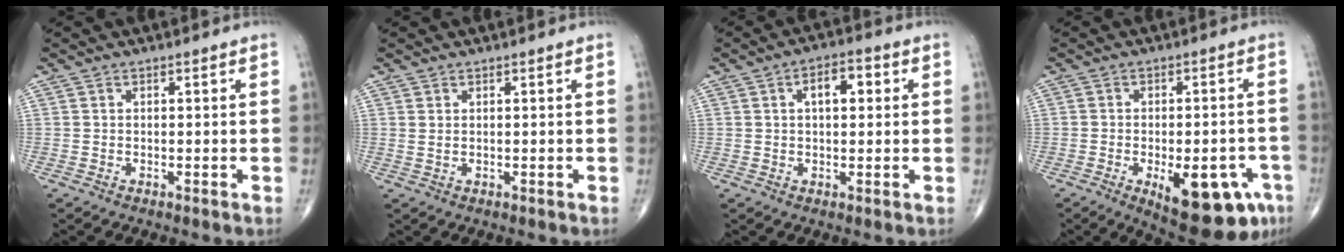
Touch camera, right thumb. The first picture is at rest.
{"total": 0.9, "force": [0.5, 0.2, 0.7], "torque": [-0.017, 0.002, 0.012]}
{"total": 5.7, "force": [1.5, 2.9, 4.7], "torque": [-0.058, 0.009, 0.018]}
{"total": 15.7, "force": [-6.6, 6.6, 12.6], "torque": [-0.123, 0.016, -0.072]}